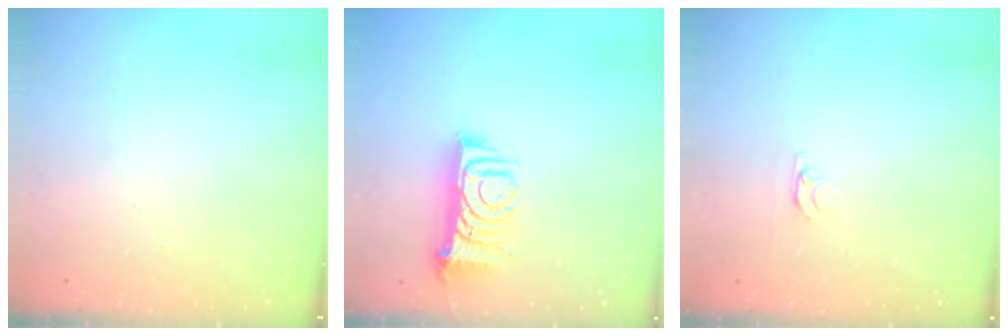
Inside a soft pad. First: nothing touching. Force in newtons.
{"total": 8.1, "press": 8.0, "slide": 1.0}
{"total": 2.1, "press": 2.1, "slide": 0.2}